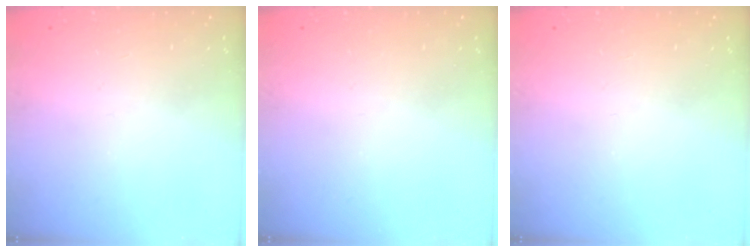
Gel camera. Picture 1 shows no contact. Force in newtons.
{"total": 0.0}
{"total": 0.0}